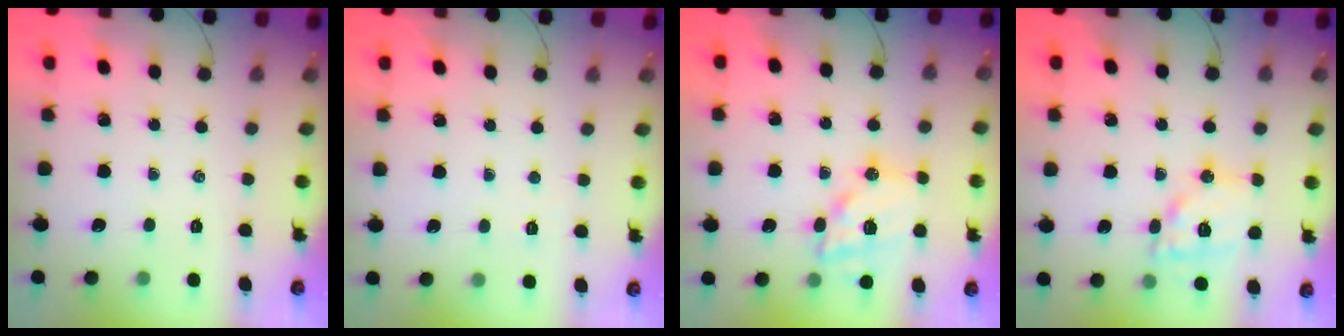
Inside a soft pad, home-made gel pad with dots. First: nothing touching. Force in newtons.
{"total": 1.8, "press": 1.7, "slide": 0.5}
{"total": 15.0, "press": 14.6, "slide": 3.3}
{"total": 12.5, "press": 12.4, "slide": 1.2}